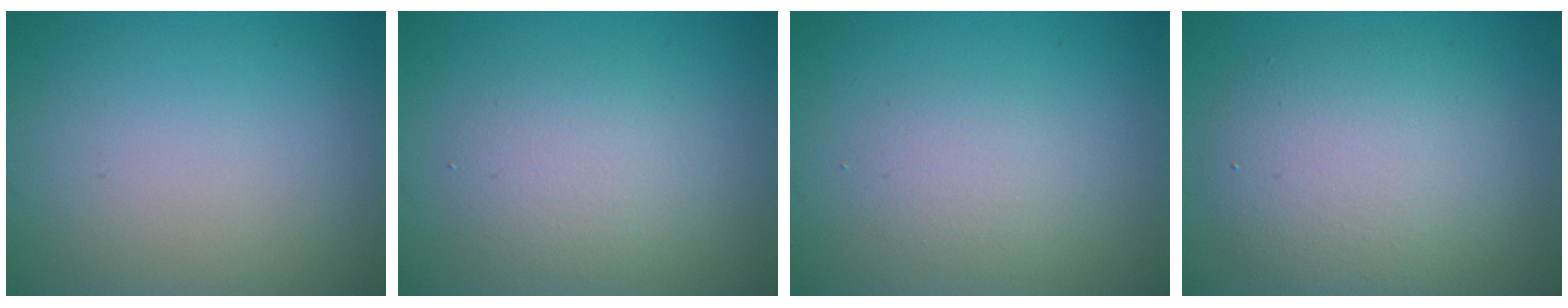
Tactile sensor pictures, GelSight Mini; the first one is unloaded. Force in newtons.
{"total": 2.9, "press": 2.9, "slide": 0.2}
{"total": 1.8, "press": 1.8, "slide": 0.1}
{"total": 6.2, "press": 6.2, "slide": 0.2}